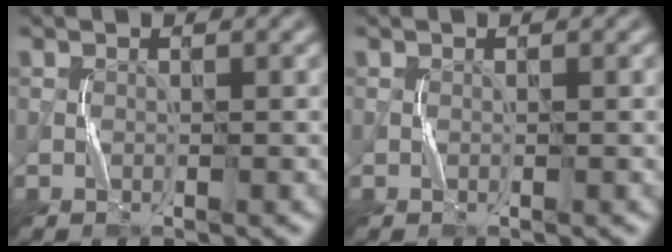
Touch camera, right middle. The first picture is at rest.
{"total": 0.0}